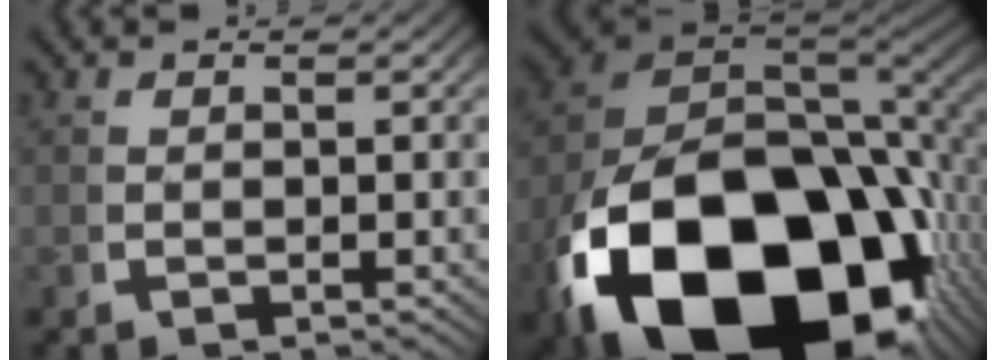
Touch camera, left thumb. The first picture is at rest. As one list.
[{"total": 30.6, "force": [-9.1, 18.1, 22.9], "torque": [-0.438, -0.108, -0.086]}]